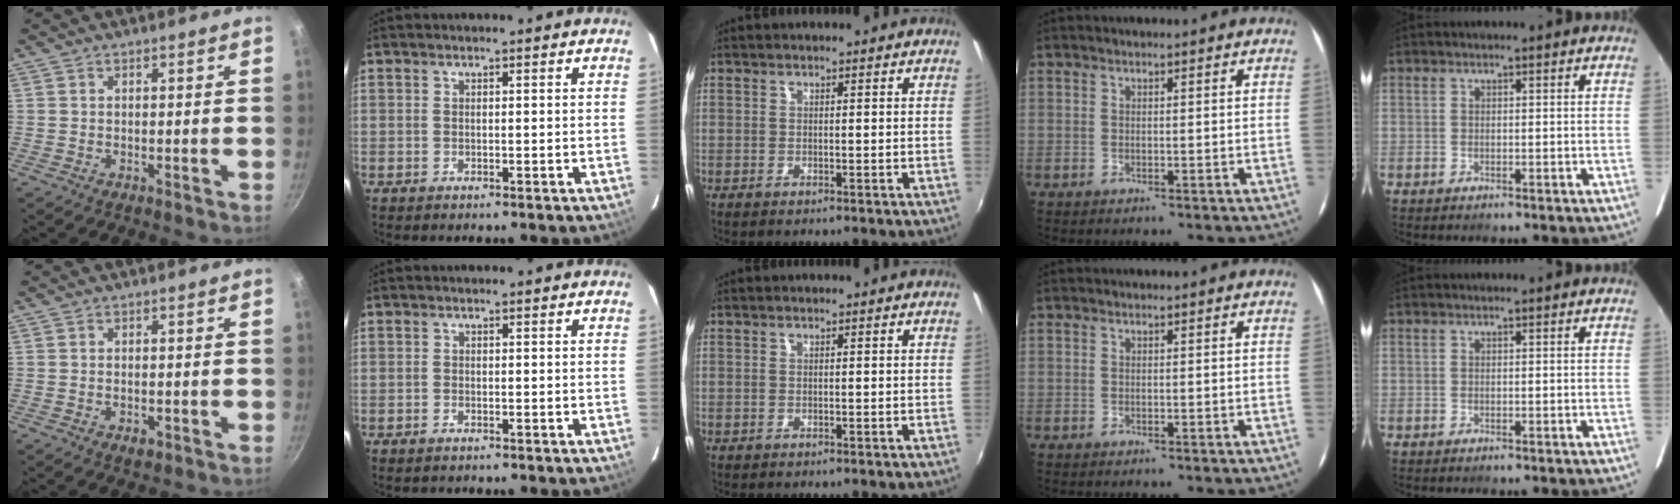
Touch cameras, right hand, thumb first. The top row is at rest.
{"thumb": {"total": 1.9, "force": [-0.8, 1.1, 1.3], "torque": [-0.024, -0.002, -0.011]}, "index": {"total": 0.8, "force": [-0.8, 0.3, 0.1], "torque": [-0.006, 0.003, -0.015]}}